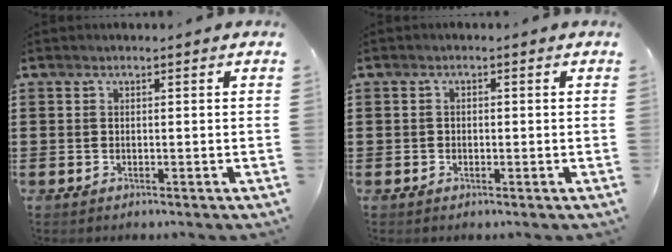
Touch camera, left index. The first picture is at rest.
{"total": 0.8, "force": [-0.5, 0.6, 0.2], "torque": [-0.006, 0.000, -0.010]}